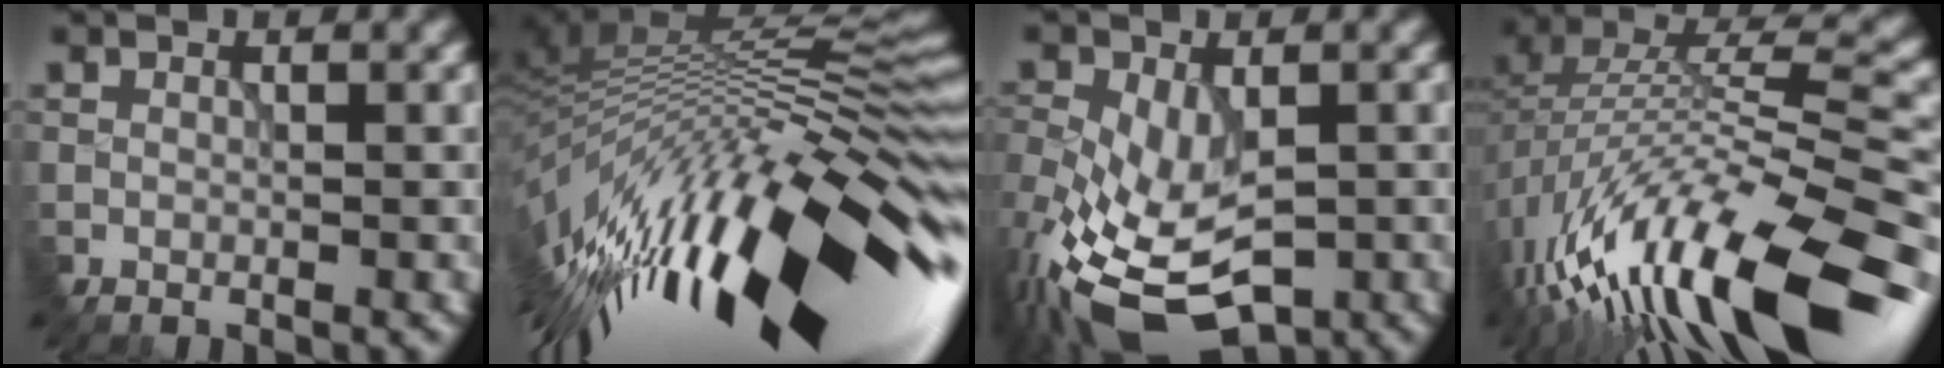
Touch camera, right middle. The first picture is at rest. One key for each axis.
{"total": 16.7, "fx": -4.1, "fy": 5.3, "fz": 15.3, "tx": -0.255, "ty": 0.007, "tz": -0.072}
{"total": 10.1, "fx": -3.9, "fy": 5.3, "fz": 7.7, "tx": -0.173, "ty": -0.026, "tz": -0.065}
{"total": 15.7, "fx": -8.5, "fy": 4.5, "fz": 12.4, "tx": -0.234, "ty": 0.028, "tz": -0.143}